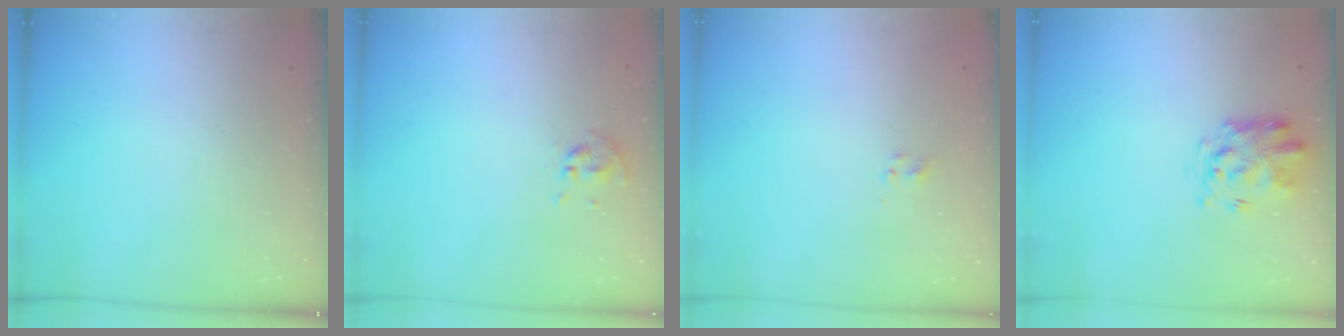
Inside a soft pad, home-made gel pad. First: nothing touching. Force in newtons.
{"total": 0.6, "press": 0.5, "slide": 0.1}
{"total": 1.9, "press": 1.7, "slide": 0.9}
{"total": 3.2, "press": 3.0, "slide": 1.1}